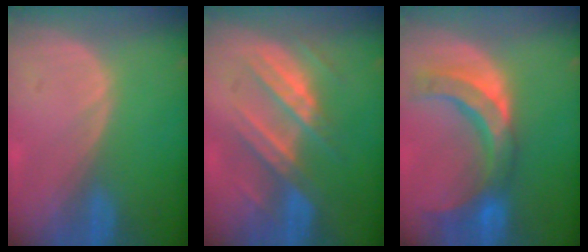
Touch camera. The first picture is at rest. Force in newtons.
{"total": 7.3, "press": 7.3, "slide": 0.1}
{"total": 10.6, "press": 9.3, "slide": 4.9}